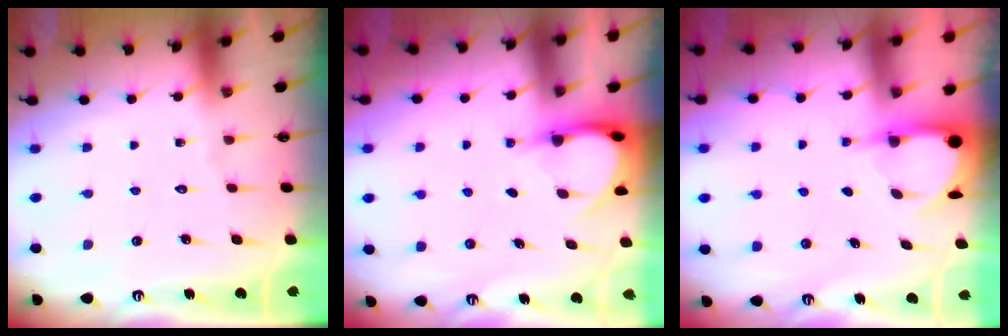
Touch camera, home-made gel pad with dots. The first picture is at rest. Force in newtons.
{"total": 3.7, "press": 3.7, "slide": 0.3}
{"total": 3.9, "press": 3.8, "slide": 0.3}